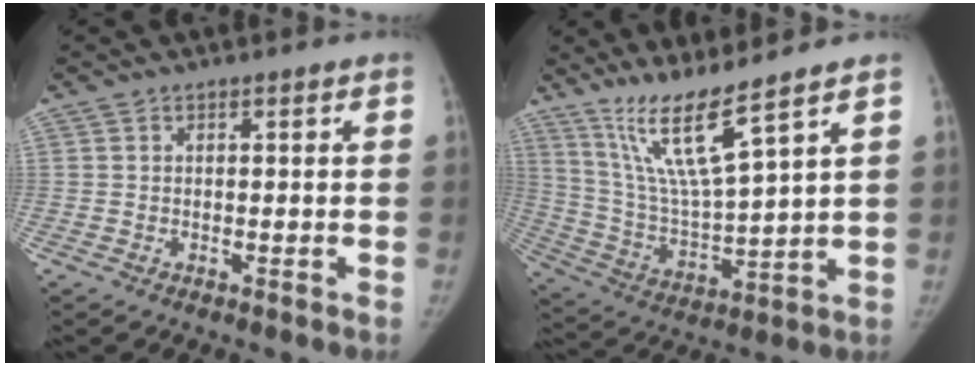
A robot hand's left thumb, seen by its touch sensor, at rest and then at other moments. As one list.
[{"total": 12.9, "force": [9.2, 0.3, 9.0], "torque": [-0.167, -0.064, 0.191]}]